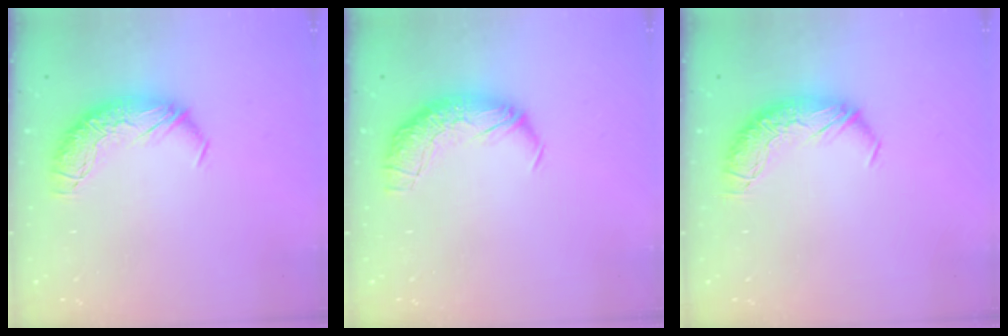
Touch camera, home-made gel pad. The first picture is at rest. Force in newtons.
{"total": 2.5, "press": 1.2, "slide": 2.2}
{"total": 0.0}